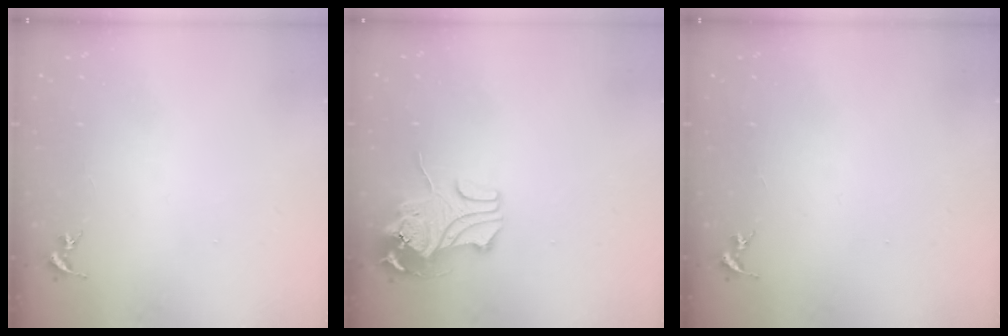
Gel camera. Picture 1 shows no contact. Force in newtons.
{"total": 10.6, "press": 10.6, "slide": 0.8}
{"total": 0.0}